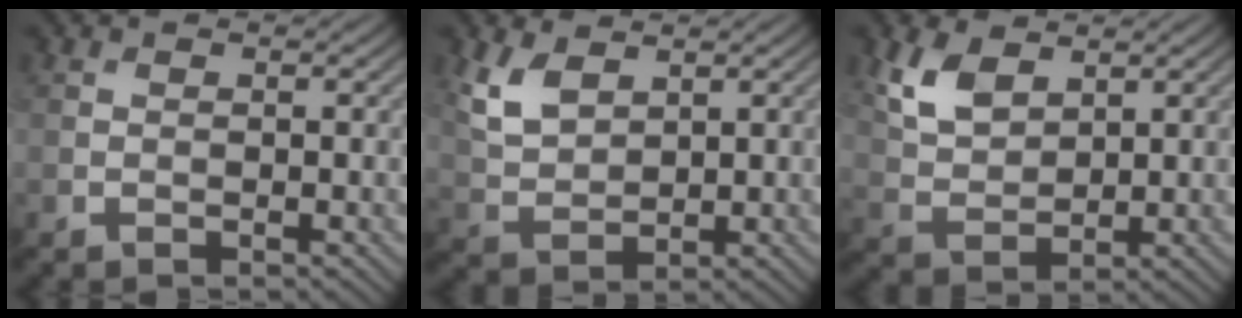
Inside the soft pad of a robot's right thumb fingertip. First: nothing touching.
{"total": 5.4, "force": [2.9, 2.9, 3.5], "torque": [-0.092, -0.001, 0.064]}
{"total": 5.8, "force": [3.2, 3.1, 3.6], "torque": [-0.090, -0.001, 0.070]}